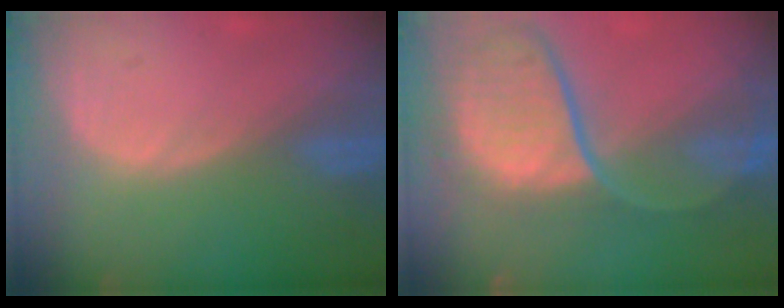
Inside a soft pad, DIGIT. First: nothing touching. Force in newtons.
{"total": 12.0, "press": 9.9, "slide": 6.9}